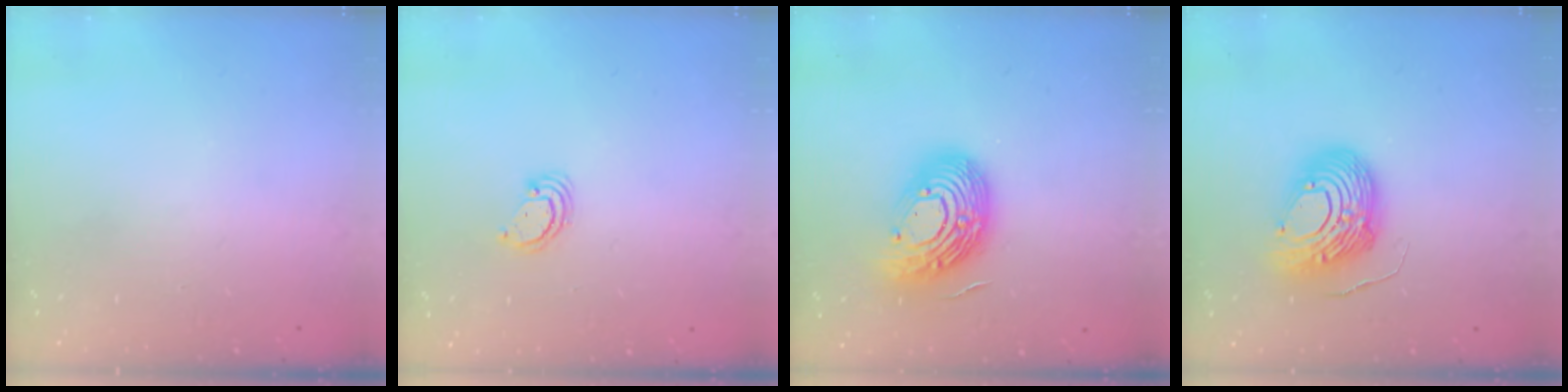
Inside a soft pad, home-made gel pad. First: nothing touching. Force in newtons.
{"total": 2.3, "press": 2.3, "slide": 0.1}
{"total": 17.0, "press": 16.9, "slide": 1.2}
{"total": 12.6, "press": 12.6, "slide": 1.4}